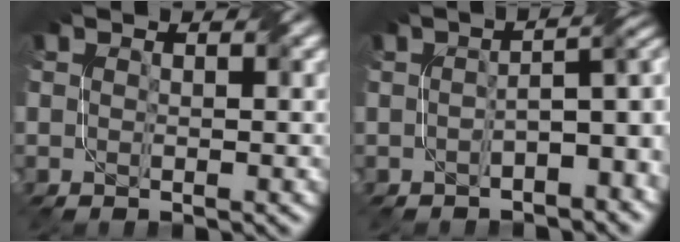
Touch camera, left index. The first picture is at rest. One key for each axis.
{"total": 4.8, "fx": -1.6, "fy": 1.7, "fz": 4.2, "tx": -0.049, "ty": 0.009, "tz": -0.030}